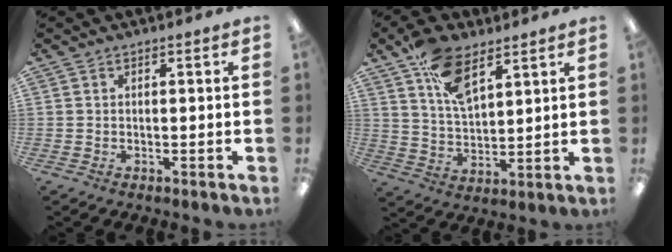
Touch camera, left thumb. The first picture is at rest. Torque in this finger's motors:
{"motor_torque": [0.76, -0.04, 0.85, -0.82, 0.08]}